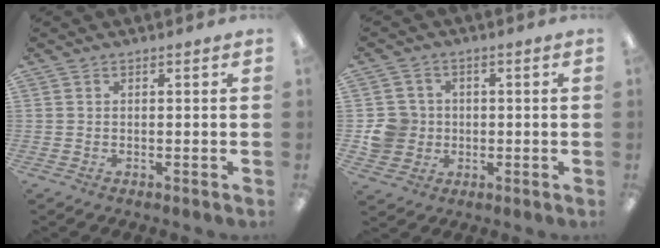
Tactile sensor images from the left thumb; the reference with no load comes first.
{"total": 7.5, "force": [-0.3, 7.2, 2.1], "torque": [-0.048, 0.014, 0.000]}